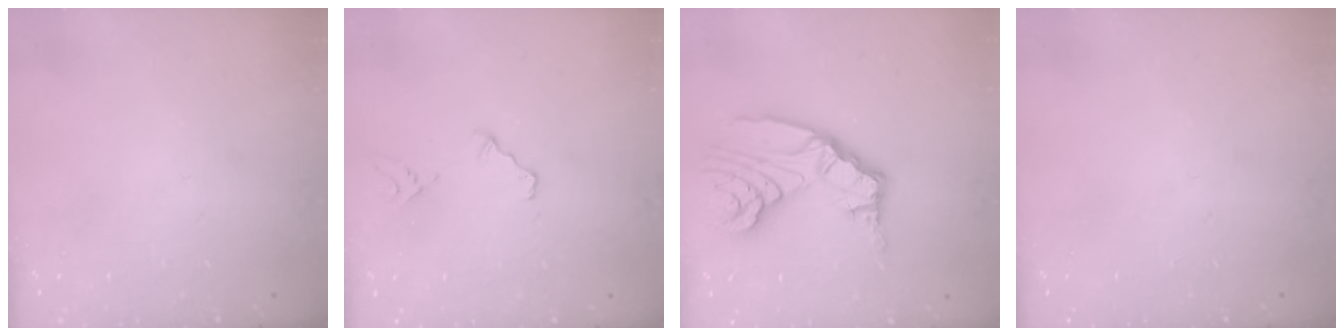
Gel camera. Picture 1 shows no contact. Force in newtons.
{"total": 4.0, "press": 3.9, "slide": 0.4}
{"total": 13.4, "press": 13.3, "slide": 1.3}
{"total": 0.0}